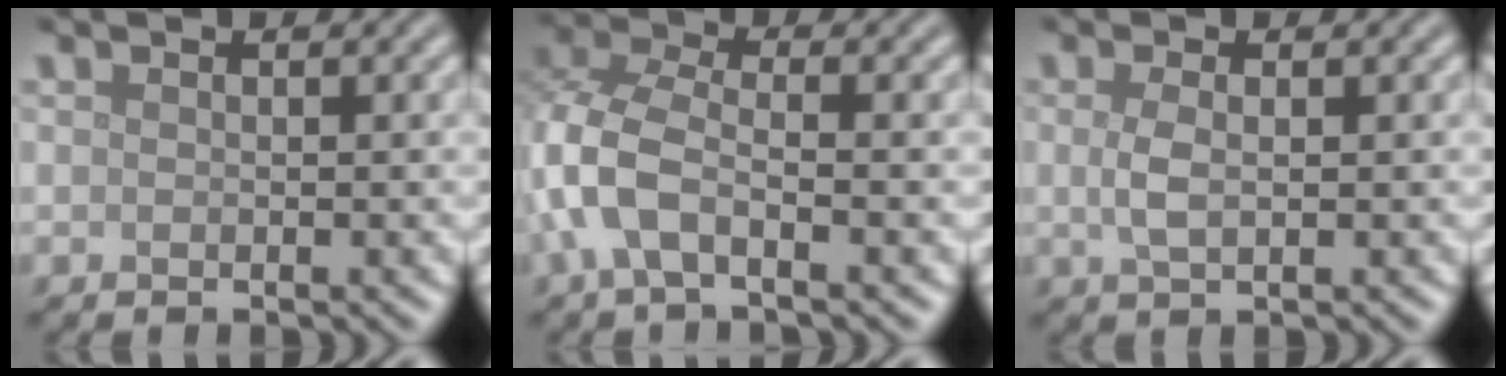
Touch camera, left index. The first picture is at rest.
{"total": 5.4, "force": [-1.6, 2.7, 4.4], "torque": [-0.111, 0.006, -0.044]}
{"total": 1.9, "force": [0.1, 0.8, 1.7], "torque": [-0.041, 0.000, 0.002]}